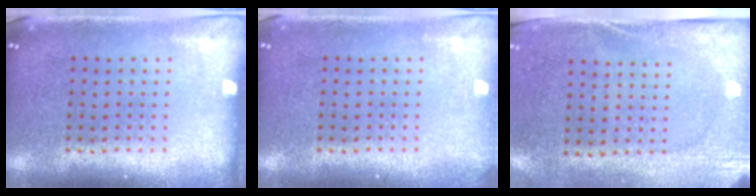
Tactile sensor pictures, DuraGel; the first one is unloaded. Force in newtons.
{"total": 0.7, "press": 0.7, "slide": 0.0}
{"total": 2.7, "press": 2.1, "slide": 1.6}